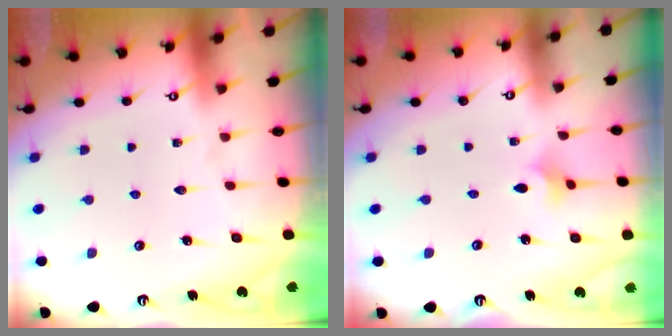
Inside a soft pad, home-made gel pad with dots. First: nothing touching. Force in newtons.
{"total": 1.9, "press": 1.8, "slide": 0.6}